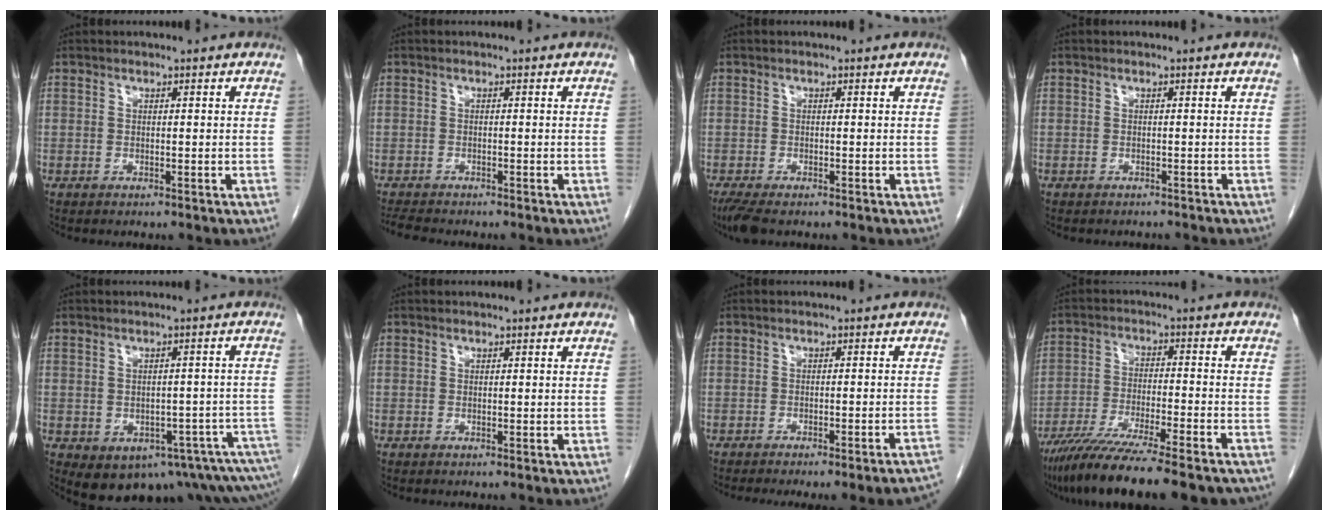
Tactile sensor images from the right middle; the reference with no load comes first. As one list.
[{"total": 3.6, "force": [-3.4, 0.3, 1.2], "torque": [-0.022, -0.015, -0.056]}, {"total": 3.7, "force": [-2.8, 1.0, 2.3], "torque": [-0.048, -0.013, -0.046]}, {"total": 2.7, "force": [-2.5, 0.9, 0.5], "torque": [-0.011, -0.004, -0.029]}, {"total": 14.5, "force": [-10.4, 6.3, 7.8], "torque": [-0.065, 0.019, -0.113]}, {"total": 0.0}, {"total": 12.6, "force": [-11.4, 0.1, 5.5], "torque": [-0.036, -0.008, -0.130]}, {"total": 19.6, "force": [-16.2, 2.1, 10.8], "torque": [-0.144, -0.030, -0.247]}]